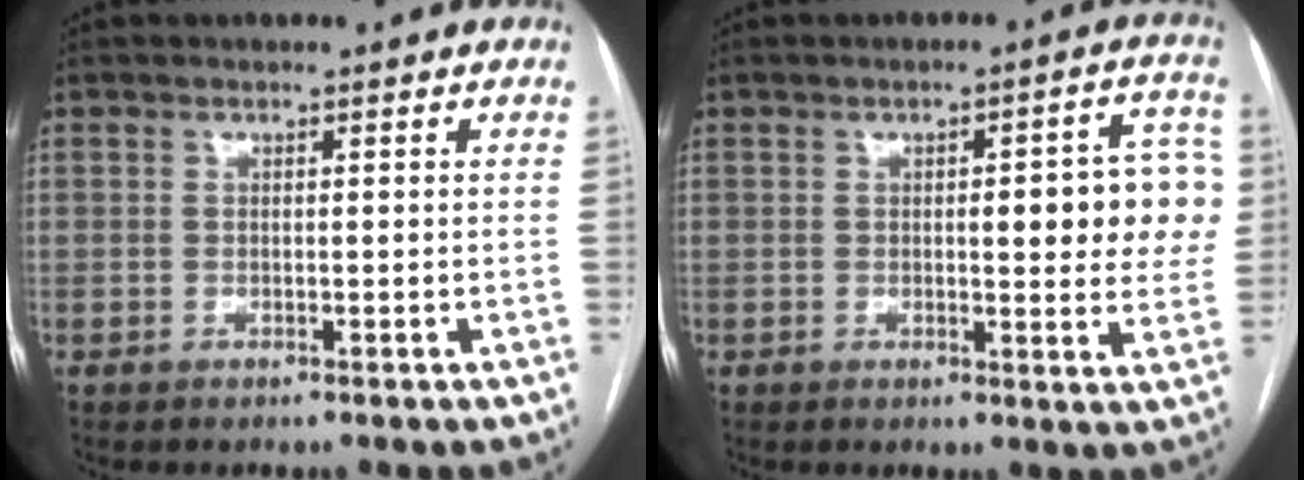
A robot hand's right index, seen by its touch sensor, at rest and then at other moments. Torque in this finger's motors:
{"motor_torque": [0.48, -0.29, 0.19, 0.07]}